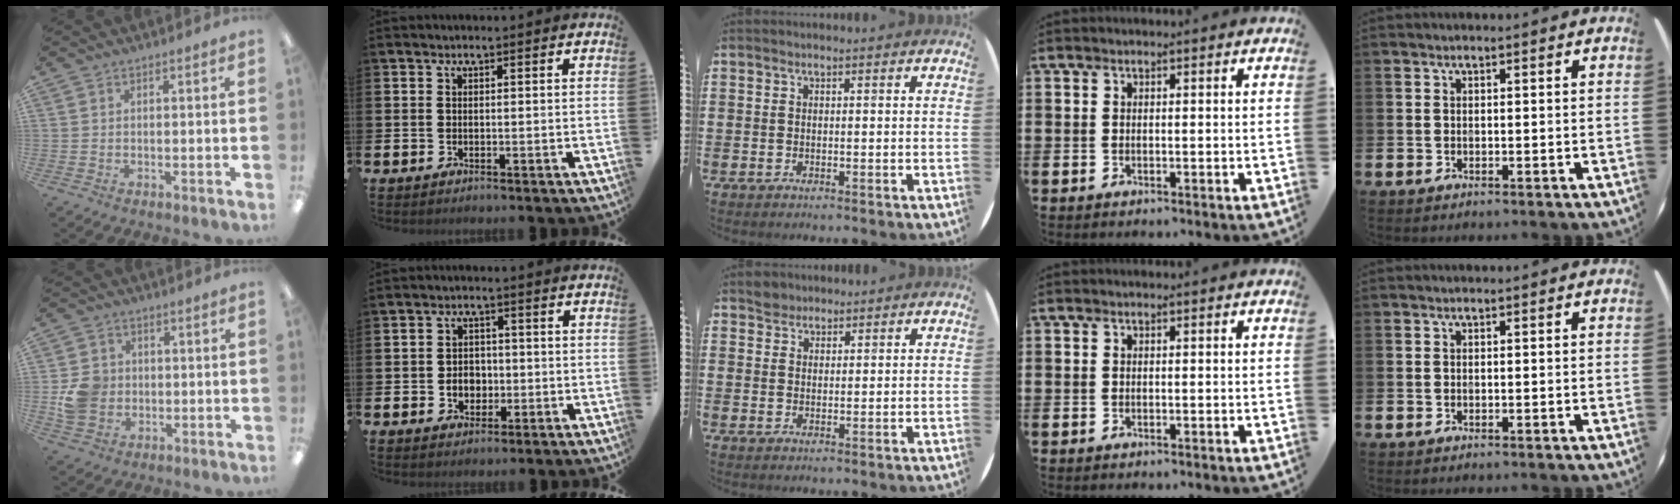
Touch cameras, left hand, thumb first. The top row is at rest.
{"thumb": {"total": 7.6, "force": [-0.3, 6.9, 3.3], "torque": [-0.058, 0.011, -0.004]}, "index": {"total": 3.2, "force": [-0.7, 2.7, 1.5], "torque": [-0.018, 0.000, -0.022]}, "middle": {"total": 2.1, "force": [1.9, 0.9, -0.2], "torque": [0.009, 0.000, 0.037]}}